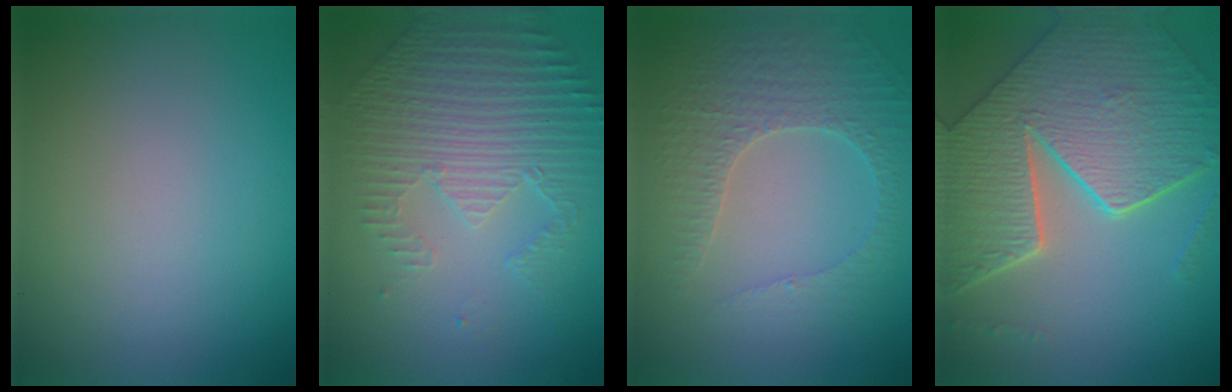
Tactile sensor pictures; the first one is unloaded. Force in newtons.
{"total": 4.8, "press": 3.5, "slide": 3.3}
{"total": 3.8, "press": 3.2, "slide": 2.0}
{"total": 9.6, "press": 7.0, "slide": 6.4}